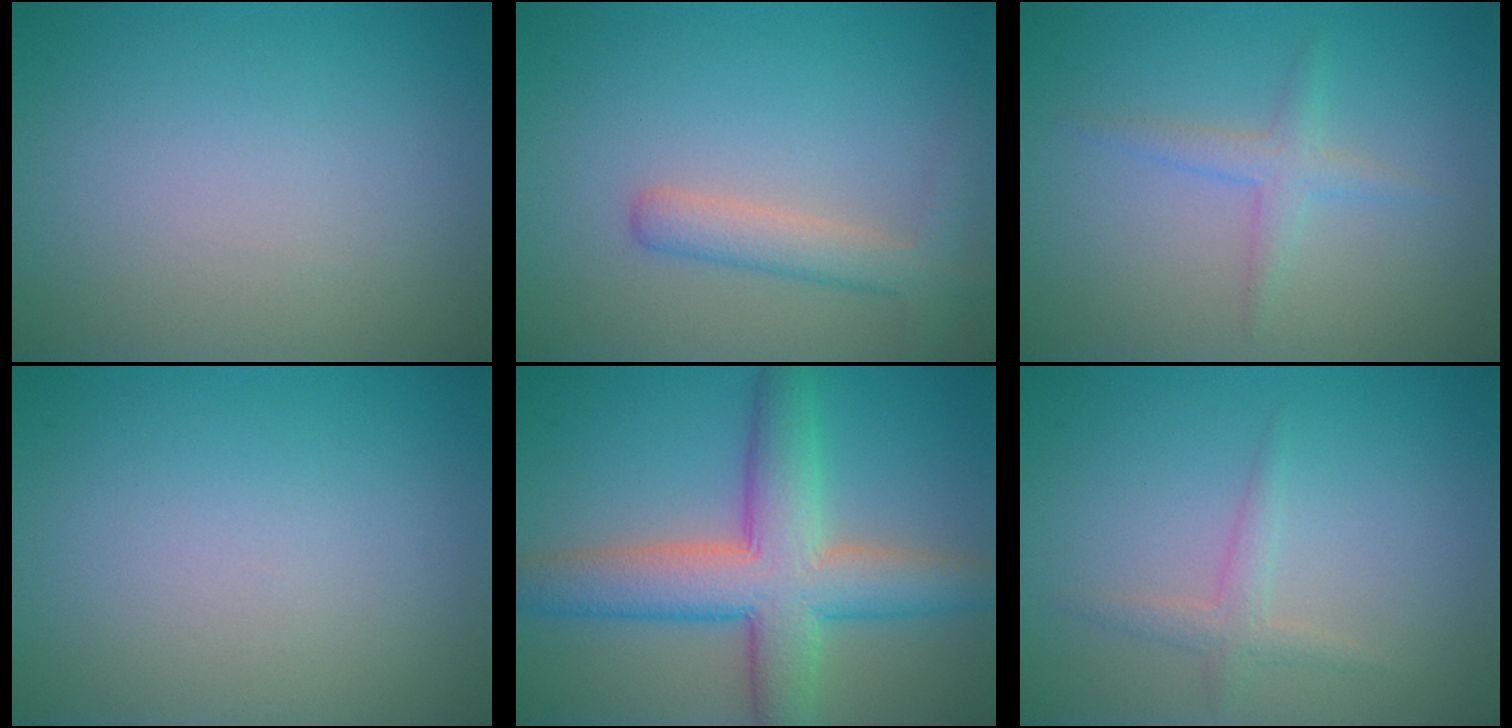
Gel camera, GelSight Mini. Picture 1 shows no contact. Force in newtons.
{"total": 2.8, "press": 2.8, "slide": 0.1}
{"total": 1.8, "press": 1.8, "slide": 0.1}
{"total": 0.0}
{"total": 8.4, "press": 8.4, "slide": 0.3}
{"total": 1.6, "press": 1.6, "slide": 0.1}